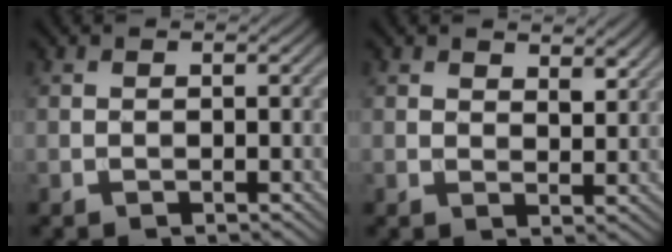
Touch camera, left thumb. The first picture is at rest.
{"total": 3.9, "force": [2.8, 1.8, 2.0], "torque": [-0.037, -0.004, 0.050]}